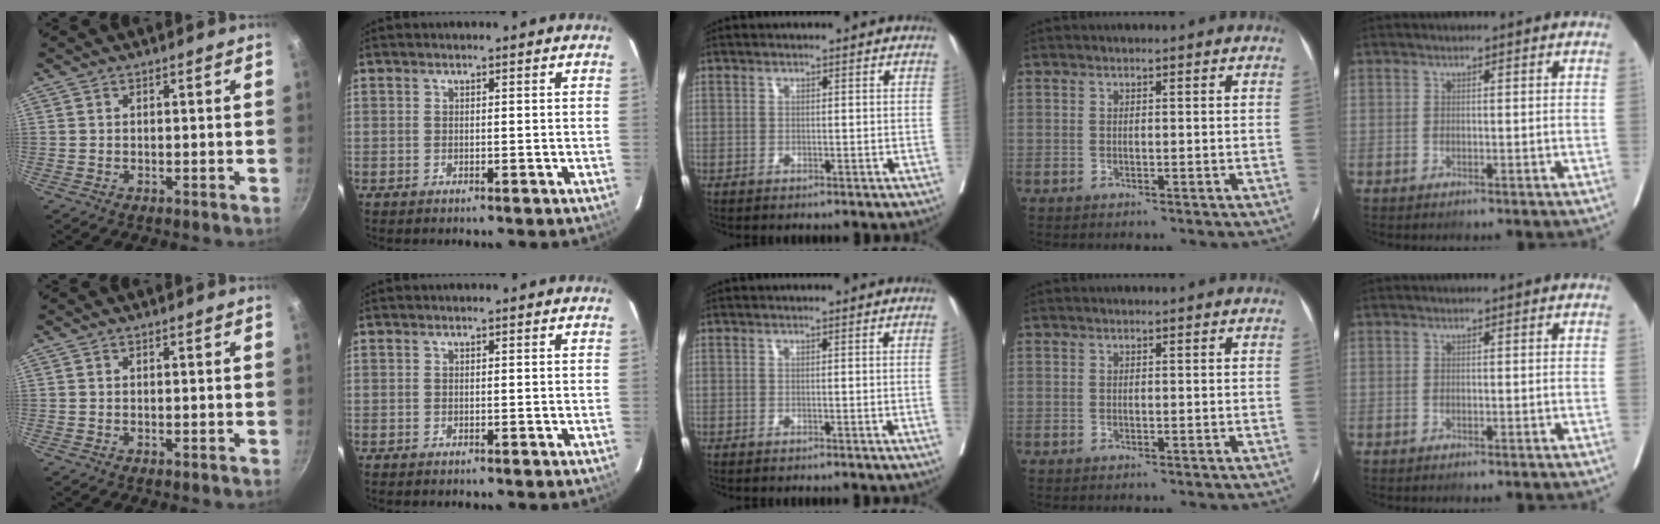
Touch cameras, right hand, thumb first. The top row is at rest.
{"middle": {"total": 1.0, "force": [-0.1, -0.4, 0.8], "torque": [-0.005, 0.000, -0.002]}}